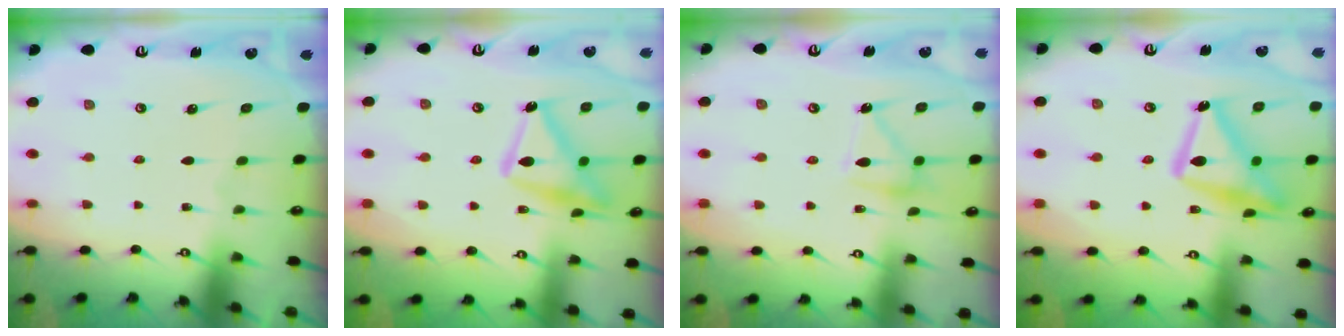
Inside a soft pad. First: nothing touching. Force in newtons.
{"total": 15.7, "press": 15.6, "slide": 1.0}
{"total": 12.3, "press": 12.3, "slide": 0.8}
{"total": 18.9, "press": 18.9, "slide": 1.2}